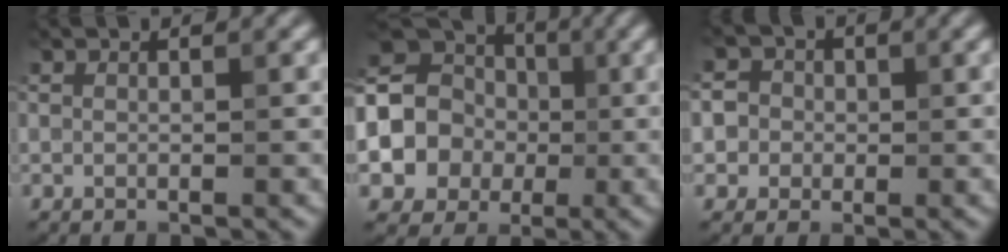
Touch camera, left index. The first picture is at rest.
{"total": 10.9, "force": [-1.0, 9.8, 4.7], "torque": [-0.094, 0.008, -0.059]}
{"total": 4.5, "force": [0.5, 4.3, 1.4], "torque": [0.003, 0.031, -0.018]}